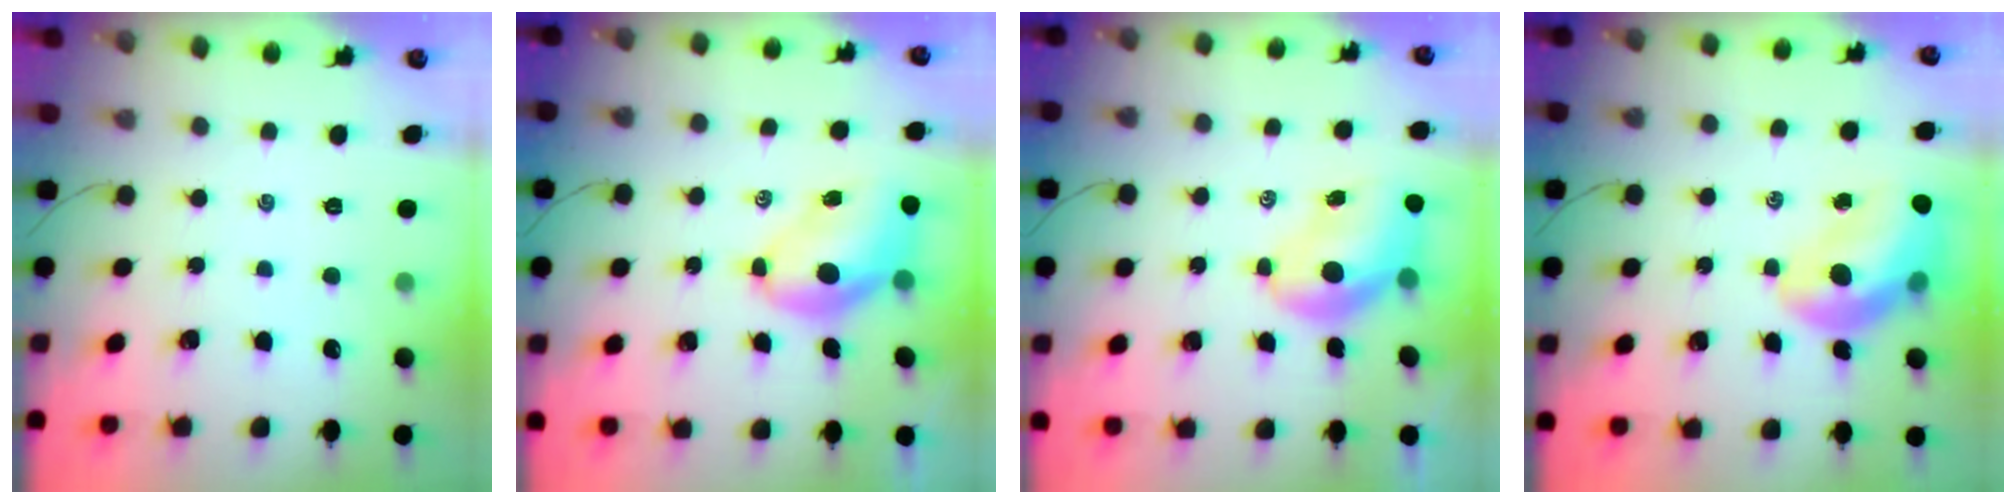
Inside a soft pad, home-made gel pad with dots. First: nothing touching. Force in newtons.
{"total": 7.8, "press": 7.6, "slide": 1.8}
{"total": 7.7, "press": 7.4, "slide": 2.1}
{"total": 13.6, "press": 13.1, "slide": 3.7}